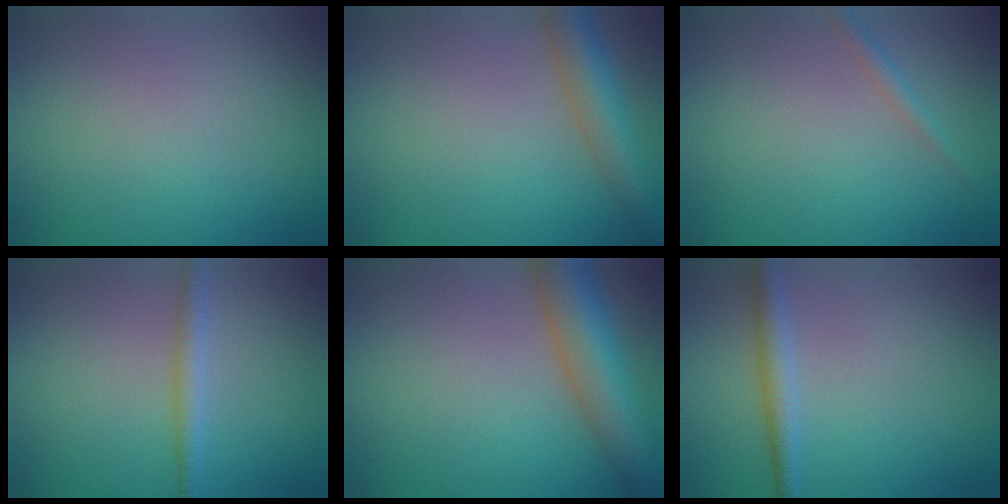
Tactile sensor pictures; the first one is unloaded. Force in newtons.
{"total": 5.3, "press": 5.3, "slide": 0.3}
{"total": 1.3, "press": 1.3, "slide": 0.0}
{"total": 2.1, "press": 2.1, "slide": 0.0}
{"total": 7.9, "press": 7.9, "slide": 0.4}
{"total": 2.4, "press": 2.4, "slide": 0.0}